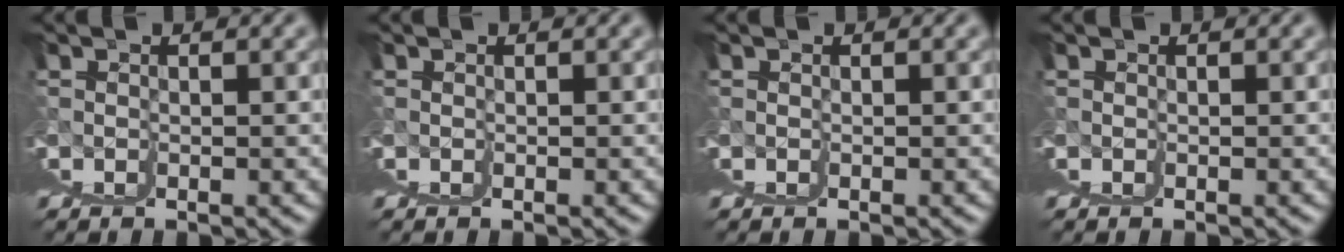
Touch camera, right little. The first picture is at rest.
{"total": 0.0}
{"total": 0.0}
{"total": 0.0}